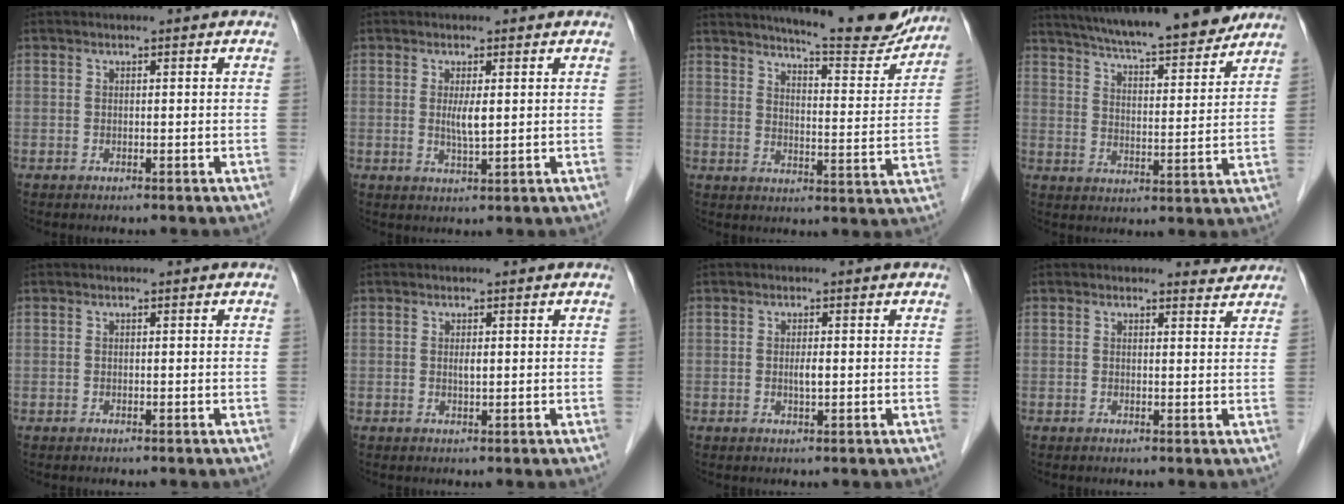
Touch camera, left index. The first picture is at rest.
{"total": 2.7, "force": [0.5, 0.3, 2.6], "torque": [-0.053, -0.006, 0.012]}
{"total": 16.7, "force": [15.3, 1.4, 6.4], "torque": [-0.091, -0.047, 0.193]}
{"total": 19.3, "force": [17.0, 1.8, 8.8], "torque": [-0.140, 0.007, 0.248]}
{"total": 0.0}
{"total": 0.9, "force": [0.3, 0.2, 0.8], "torque": [-0.019, -0.001, 0.005]}
{"total": 1.3, "force": [0.0, 0.2, 1.3], "torque": [-0.025, -0.001, 0.001]}
{"total": 2.1, "force": [2.0, 0.4, -0.3], "torque": [-0.002, -0.012, 0.015]}